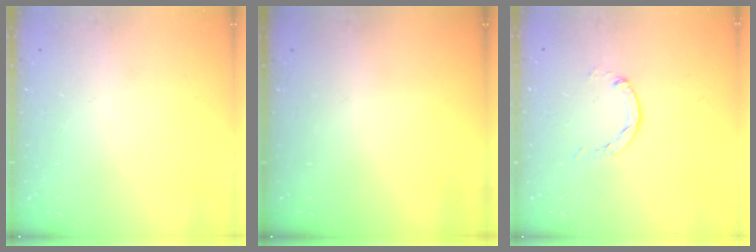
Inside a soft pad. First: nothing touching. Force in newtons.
{"total": 0.0}
{"total": 0.7, "press": 0.7, "slide": 0.2}